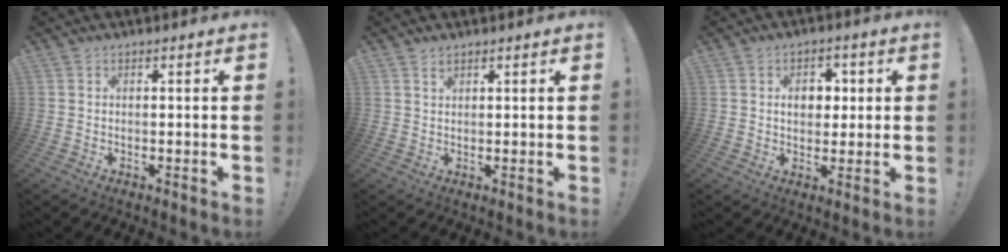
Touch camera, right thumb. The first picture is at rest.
{"total": 1.2, "force": [1.0, 0.5, 0.4], "torque": [-0.007, -0.001, 0.019]}
{"total": 7.0, "force": [1.0, 5.5, 4.1], "torque": [-0.050, 0.002, 0.013]}